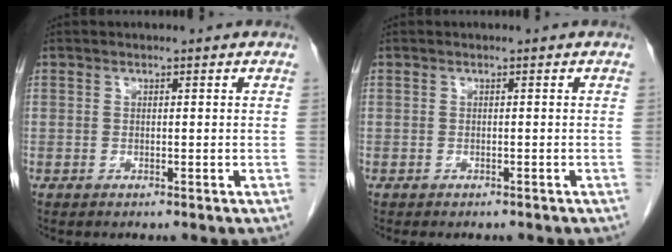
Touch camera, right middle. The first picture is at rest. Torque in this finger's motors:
{"motor_torque": [0.38, -0.19, 0.03, 0.02]}